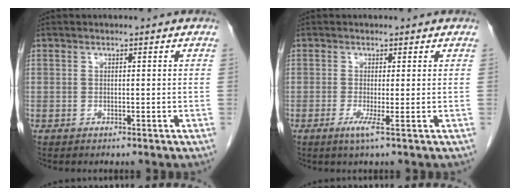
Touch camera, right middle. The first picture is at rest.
{"total": 2.0, "force": [-0.8, -0.5, 1.8], "torque": [-0.036, -0.006, -0.014]}